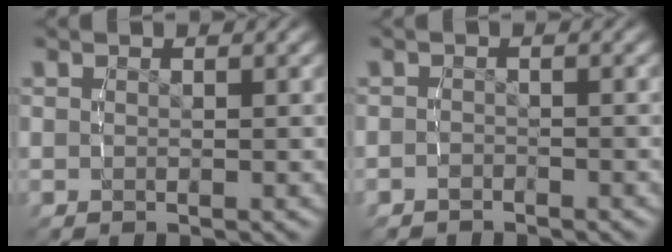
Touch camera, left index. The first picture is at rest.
{"total": 1.4, "force": [-1.3, 0.2, -0.3], "torque": [-0.001, -0.008, -0.019]}